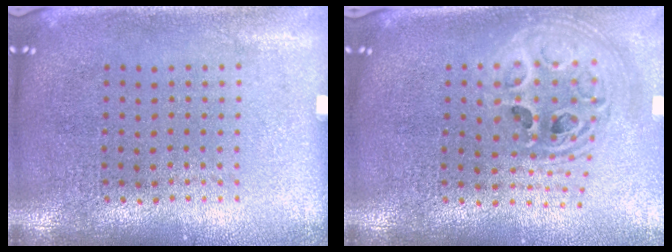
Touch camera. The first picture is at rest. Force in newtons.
{"total": 2.4, "press": 1.8, "slide": 1.5}